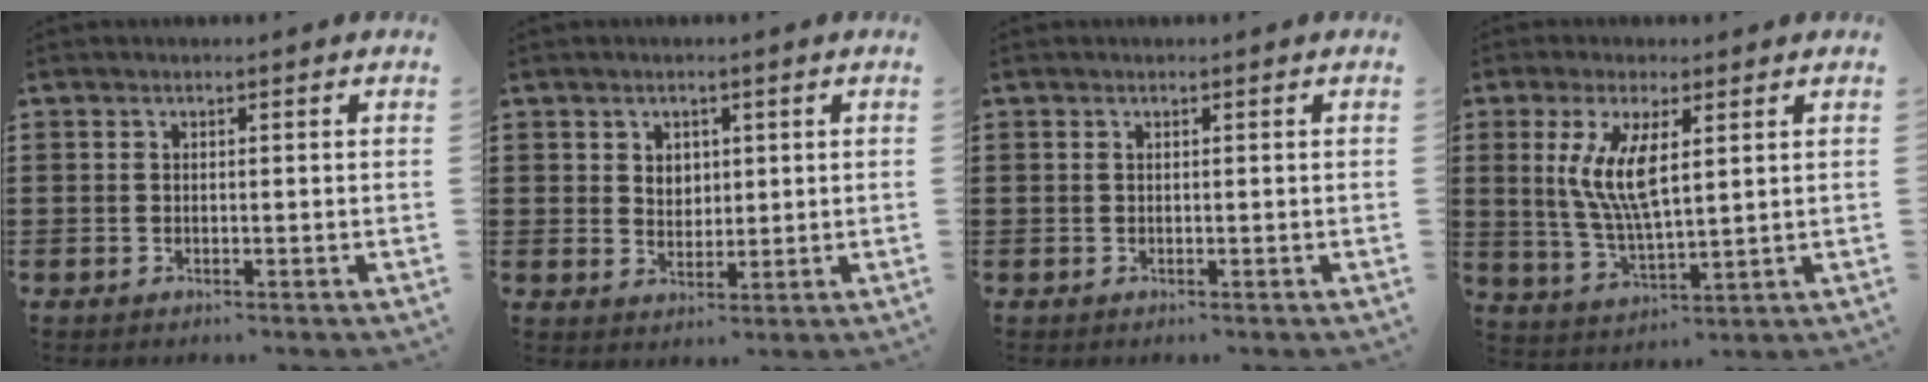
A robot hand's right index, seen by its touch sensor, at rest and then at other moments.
{"total": 2.8, "force": [1.4, 2.2, 0.9], "torque": [-0.025, 0.010, 0.025]}
{"total": 0.0}
{"total": 8.2, "force": [2.1, 2.6, 7.5], "torque": [-0.165, -0.002, 0.033]}